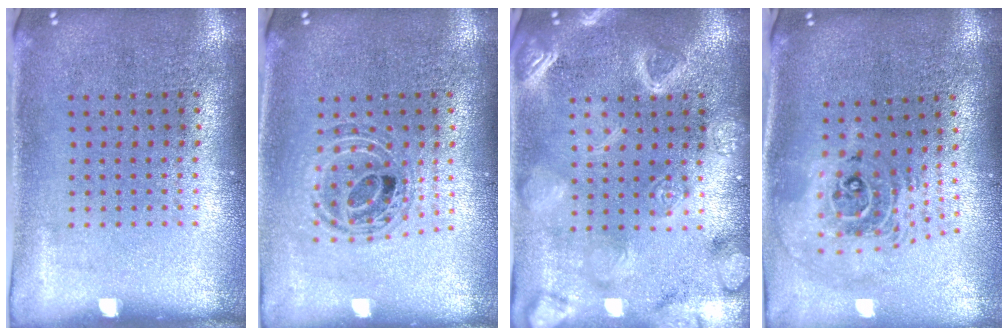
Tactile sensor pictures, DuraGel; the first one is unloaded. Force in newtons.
{"total": 0.7, "press": 0.7, "slide": 0.2}
{"total": 3.2, "press": 3.2, "slide": 0.2}
{"total": 2.2, "press": 1.6, "slide": 1.5}